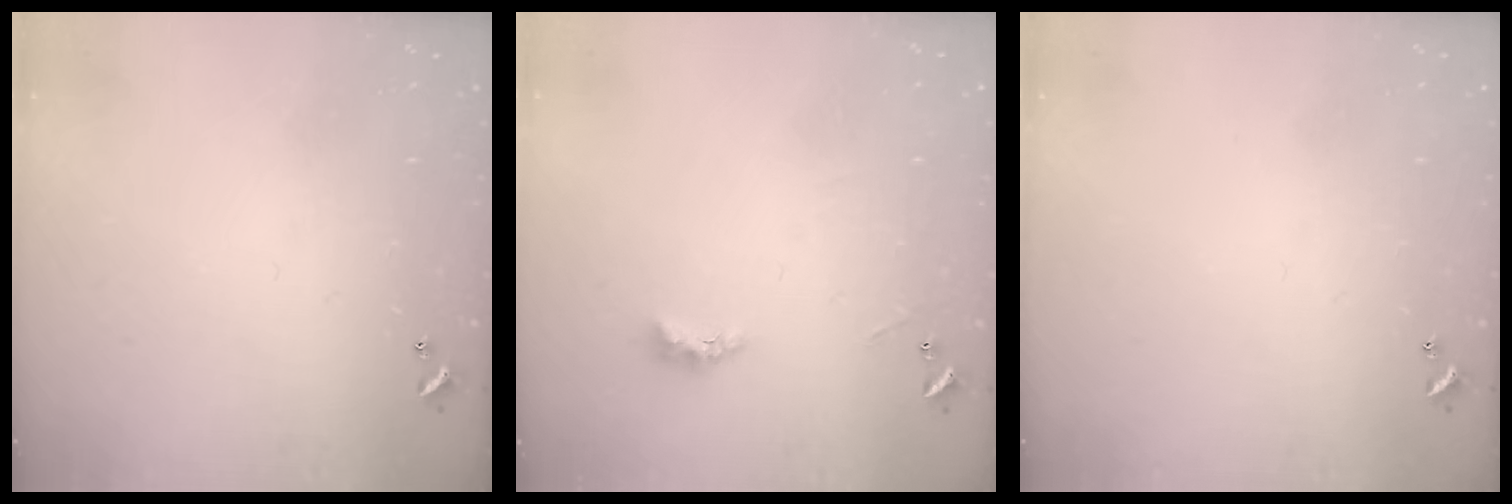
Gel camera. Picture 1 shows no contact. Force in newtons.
{"total": 2.1, "press": 2.0, "slide": 0.6}
{"total": 0.0}